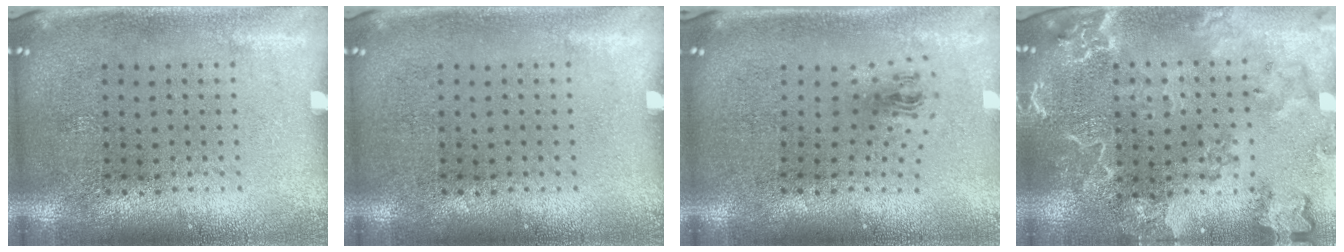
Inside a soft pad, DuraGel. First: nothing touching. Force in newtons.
{"total": 0.0}
{"total": 1.0, "press": 0.5, "slide": 0.9}
{"total": 2.6, "press": 2.5, "slide": 0.9}